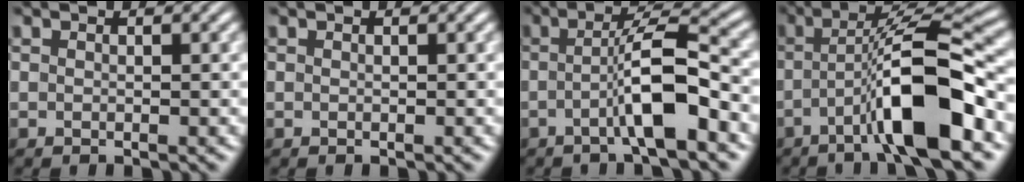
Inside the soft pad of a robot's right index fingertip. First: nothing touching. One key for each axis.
{"total": 0.0}
{"total": 5.0, "fx": -1.3, "fy": 0.4, "fz": 4.8, "tx": -0.073, "ty": 0.004, "tz": -0.022}
{"total": 8.1, "fx": -1.6, "fy": 1.5, "fz": 7.8, "tx": -0.125, "ty": 0.002, "tz": -0.025}